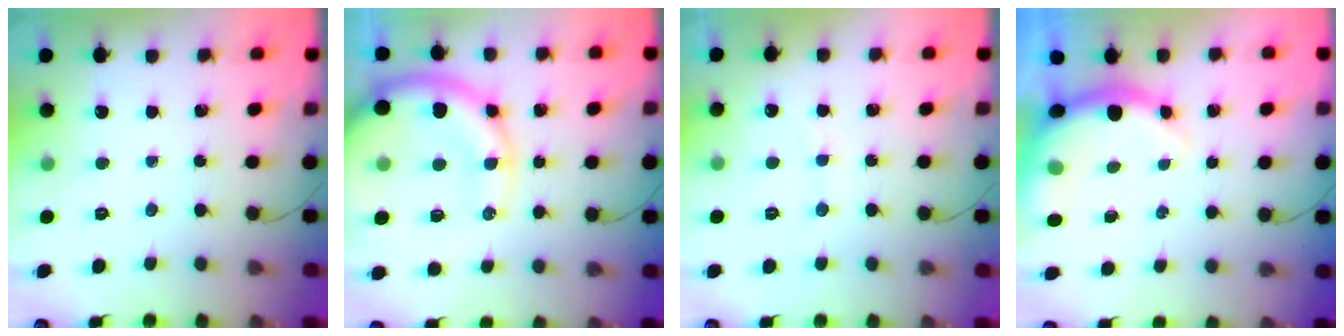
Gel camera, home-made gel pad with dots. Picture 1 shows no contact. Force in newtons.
{"total": 16.7, "press": 16.5, "slide": 2.7}
{"total": 7.3, "press": 7.2, "slide": 1.4}
{"total": 7.0, "press": 6.9, "slide": 1.1}